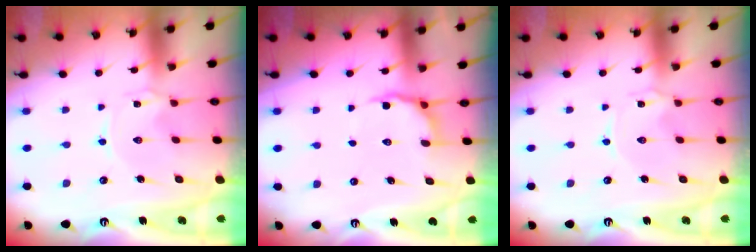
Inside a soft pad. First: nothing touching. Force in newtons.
{"total": 5.6, "press": 5.0, "slide": 2.4}
{"total": 0.0}